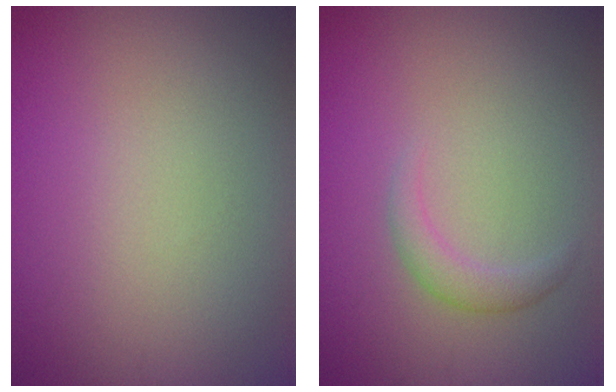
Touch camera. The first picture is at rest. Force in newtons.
{"total": 1.5, "press": 1.5, "slide": 0.2}